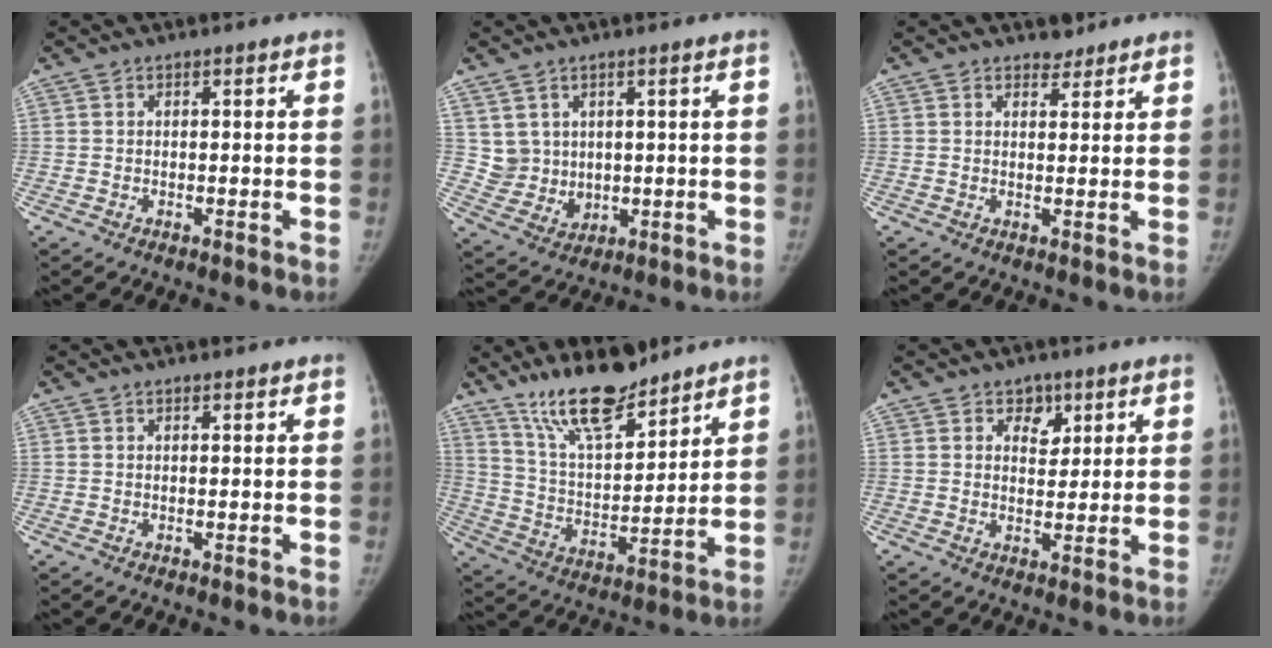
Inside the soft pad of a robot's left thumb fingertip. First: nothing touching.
{"total": 5.4, "force": [2.4, 4.7, 1.3], "torque": [-0.006, -0.021, 0.061]}
{"total": 2.3, "force": [2.0, 1.2, 0.2], "torque": [0.012, -0.013, 0.024]}
{"total": 0.8, "force": [0.7, 0.2, 0.2], "torque": [-0.005, -0.005, 0.011]}
{"total": 14.9, "force": [12.0, 4.5, 7.7], "torque": [-0.108, -0.076, 0.221]}
{"total": 4.4, "force": [2.5, 3.2, 1.8], "torque": [0.004, -0.014, 0.038]}